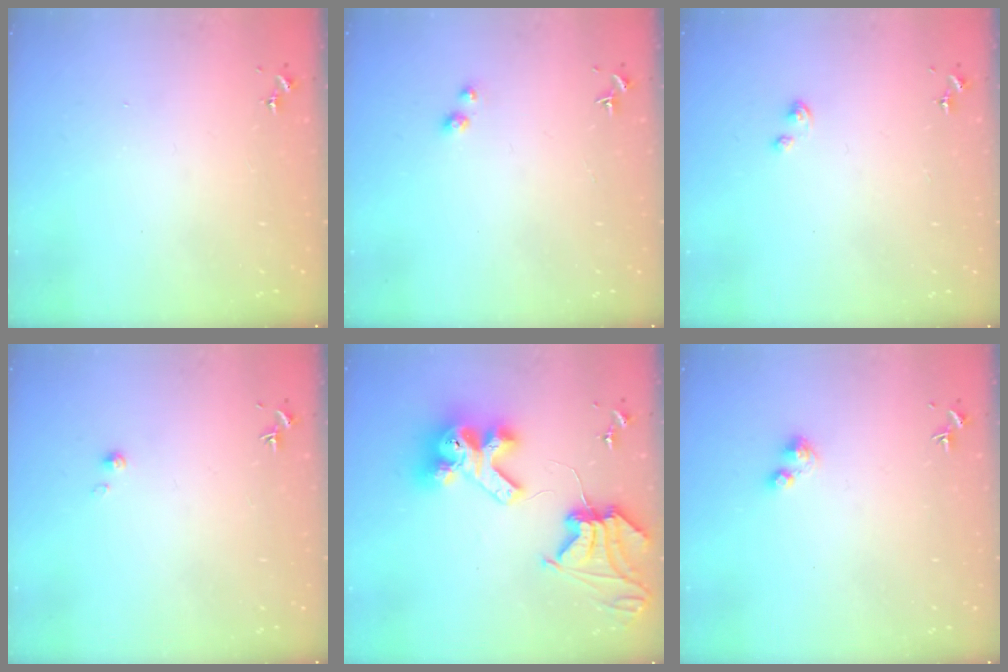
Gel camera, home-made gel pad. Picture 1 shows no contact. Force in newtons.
{"total": 3.0, "press": 3.0, "slide": 0.1}
{"total": 2.2, "press": 2.2, "slide": 0.2}
{"total": 2.0, "press": 1.9, "slide": 0.2}
{"total": 16.8, "press": 16.7, "slide": 2.2}
{"total": 2.7, "press": 2.7, "slide": 0.4}